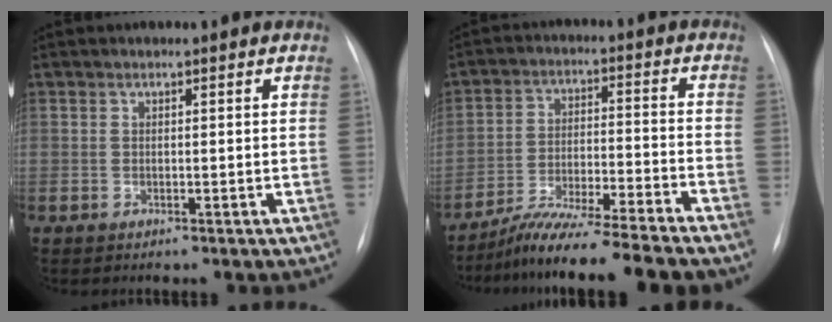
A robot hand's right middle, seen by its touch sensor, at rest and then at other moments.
{"total": 13.2, "force": [-11.3, -1.1, 6.7], "torque": [-0.099, -0.013, -0.187]}